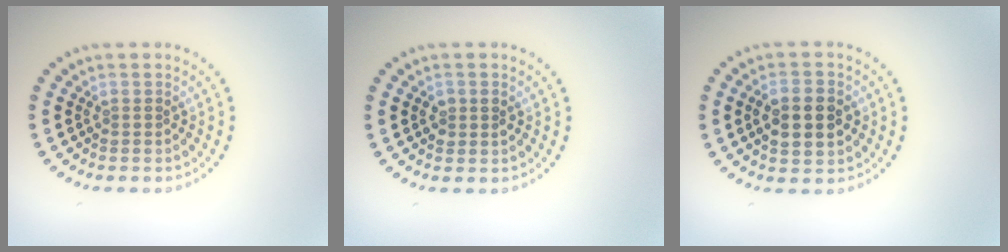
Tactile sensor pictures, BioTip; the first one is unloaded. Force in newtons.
{"total": 1.4, "press": 1.4, "slide": 0.3}
{"total": 4.5, "press": 4.5, "slide": 0.1}